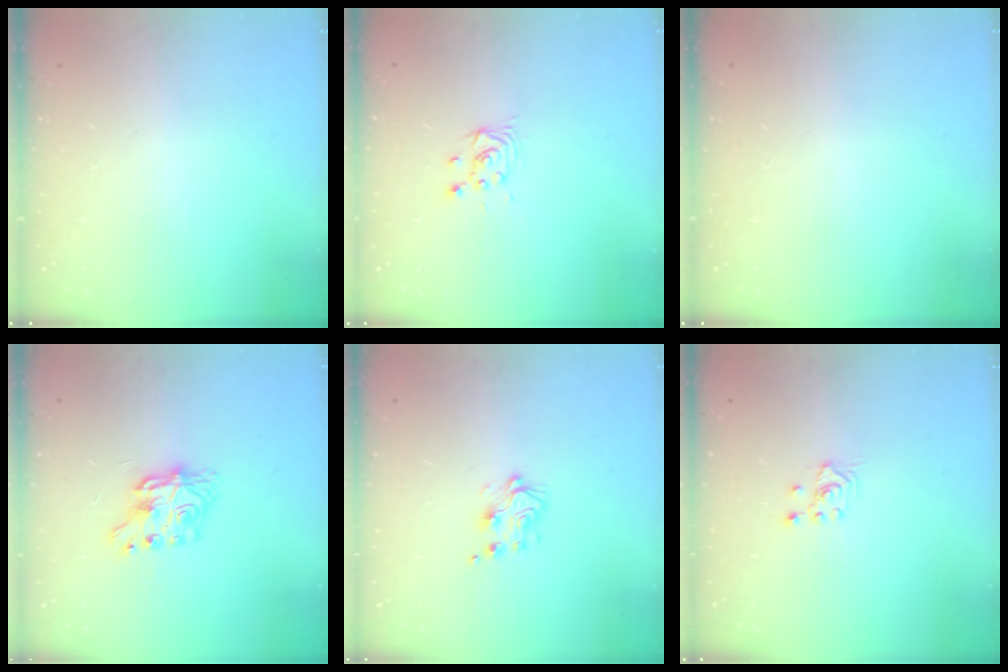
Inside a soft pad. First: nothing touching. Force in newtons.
{"total": 3.4, "press": 3.4, "slide": 0.4}
{"total": 0.0}
{"total": 8.6, "press": 8.5, "slide": 0.8}
{"total": 5.9, "press": 5.9, "slide": 0.5}
{"total": 2.1, "press": 2.0, "slide": 0.8}